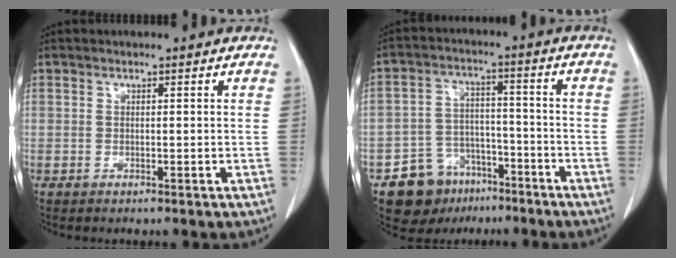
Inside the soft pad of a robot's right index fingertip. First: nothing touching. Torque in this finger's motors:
{"motor_torque": [-0.16, -0.10, -0.63, -0.21]}